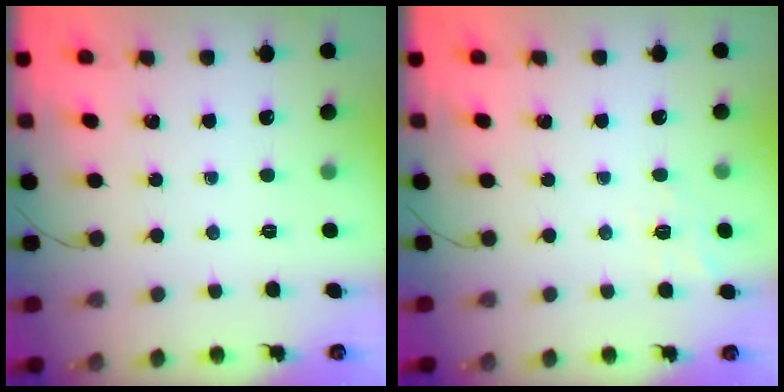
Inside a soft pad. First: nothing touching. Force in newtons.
{"total": 7.7, "press": 7.4, "slide": 2.1}